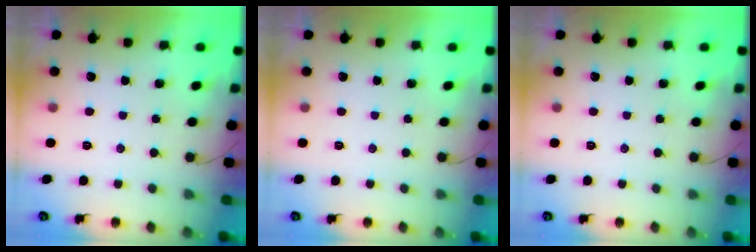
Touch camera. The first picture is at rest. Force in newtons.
{"total": 0.0}
{"total": 0.0}